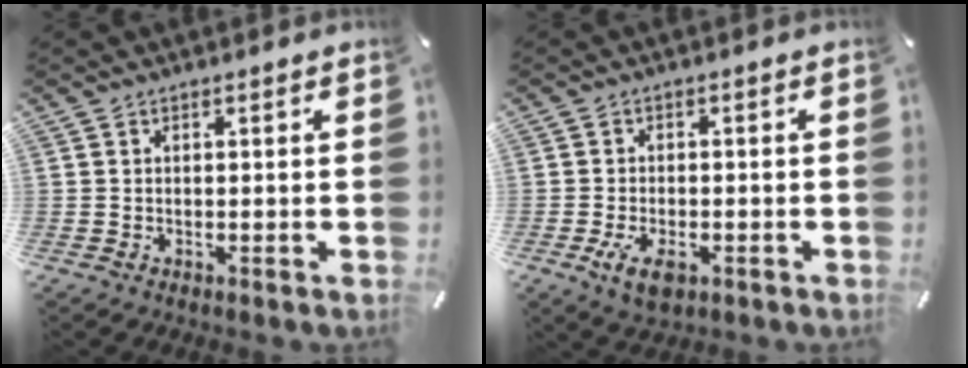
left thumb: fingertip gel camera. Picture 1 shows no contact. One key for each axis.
{"total": 5.0, "fx": -2.1, "fy": 2.9, "fz": 3.5, "tx": -0.067, "ty": 0.002, "tz": -0.040}